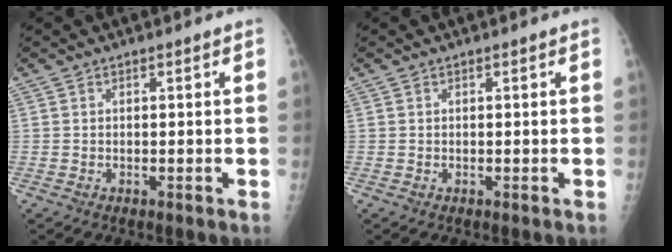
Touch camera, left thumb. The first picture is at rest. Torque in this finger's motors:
{"motor_torque": [-0.01, -0.08, -0.09, -0.01, 0.02]}